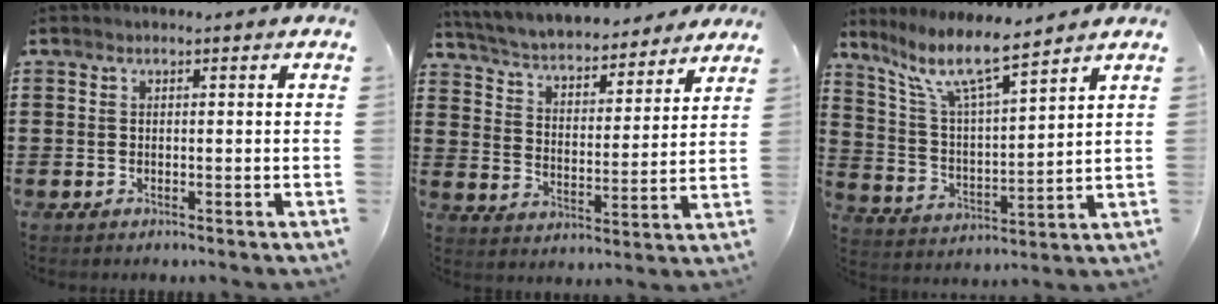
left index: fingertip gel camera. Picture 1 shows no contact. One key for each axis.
{"total": 4.9, "fx": 4.8, "fy": 0.2, "fz": 1.1, "tx": -0.045, "ty": -0.035, "tz": 0.078}
{"total": 9.0, "fx": 7.3, "fy": 1.2, "fz": 5.3, "tx": -0.128, "ty": -0.036, "tz": 0.124}